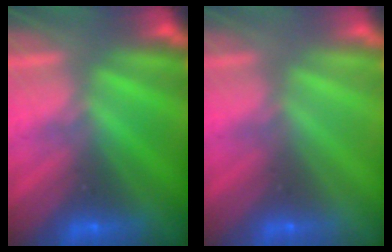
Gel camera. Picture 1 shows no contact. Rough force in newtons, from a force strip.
{"total": 2.9}